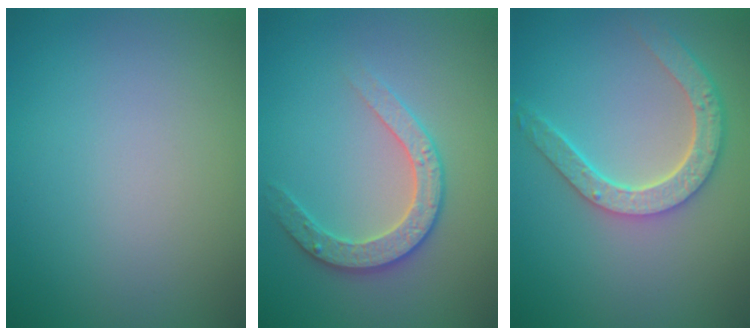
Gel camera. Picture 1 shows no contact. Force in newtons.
{"total": 2.8, "press": 2.7, "slide": 0.6}
{"total": 4.6, "press": 3.7, "slide": 2.8}